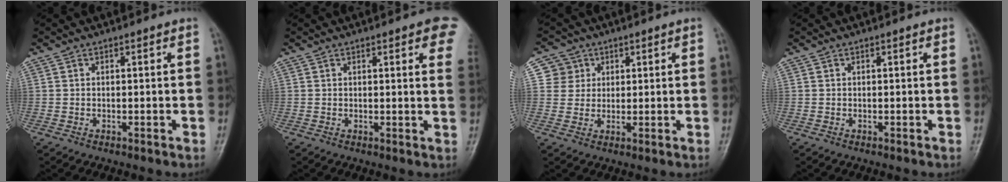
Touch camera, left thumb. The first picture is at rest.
{"total": 7.1, "force": [3.7, 1.8, 5.8], "torque": [-0.044, -0.005, 0.035]}
{"total": 4.6, "force": [1.7, 4.3, -0.1], "torque": [0.033, -0.005, 0.024]}
{"total": 0.0}